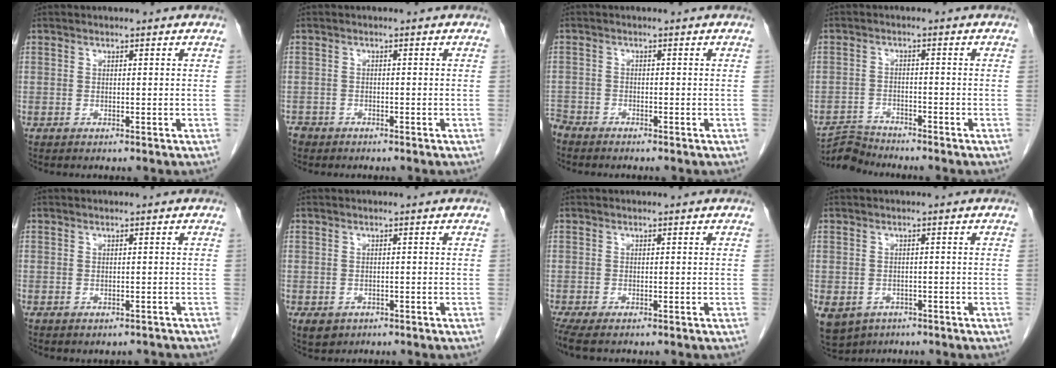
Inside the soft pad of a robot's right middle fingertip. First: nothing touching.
{"total": 2.2, "force": [-1.8, 1.2, 0.5], "torque": [-0.014, 0.000, -0.032]}
{"total": 3.1, "force": [-2.9, 0.9, 0.4], "torque": [-0.007, -0.006, -0.056]}
{"total": 3.5, "force": [-3.4, -0.3, -0.9], "torque": [0.015, -0.011, -0.062]}
{"total": 1.2, "force": [-0.9, 0.8, 0.3], "torque": [-0.003, 0.000, -0.009]}
{"total": 2.8, "force": [-1.4, 2.2, 1.0], "torque": [-0.016, -0.001, -0.012]}
{"total": 3.1, "force": [-2.1, 1.0, 2.0], "torque": [-0.041, -0.012, -0.036]}
{"total": 10.8, "force": [-5.1, 8.6, 4.0], "torque": [-0.124, -0.013, -0.064]}